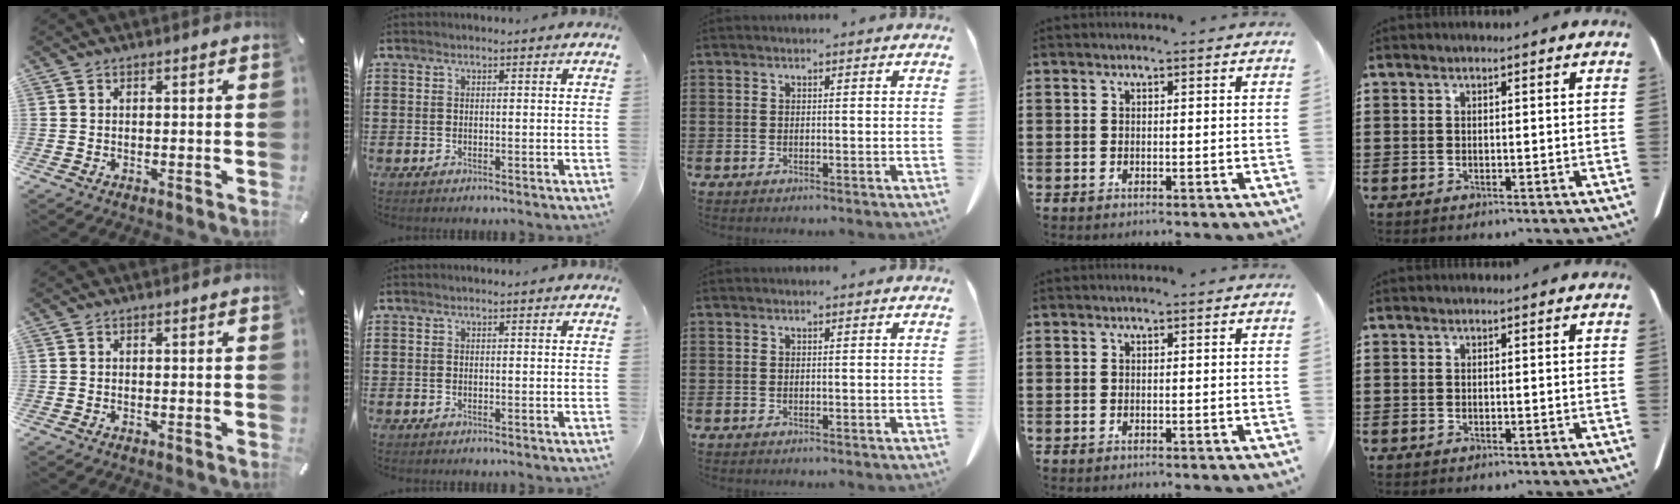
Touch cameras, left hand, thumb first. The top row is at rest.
{}